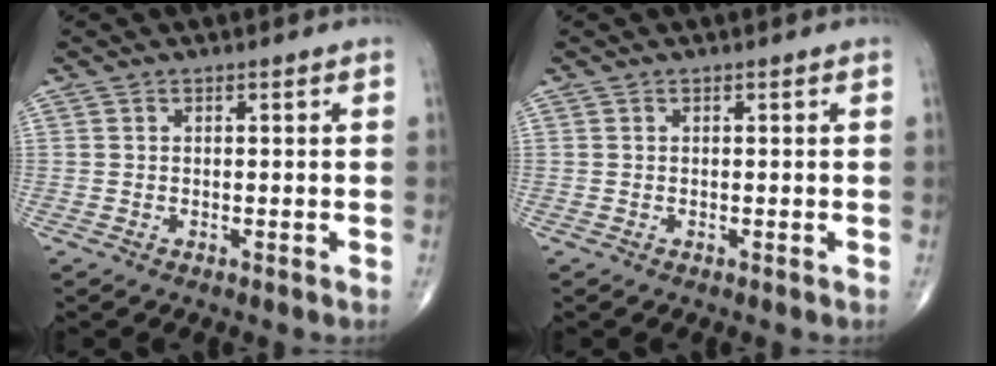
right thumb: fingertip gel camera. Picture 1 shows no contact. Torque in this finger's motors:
{"motor_torque": [0.00, 0.00, 0.01, 0.01, 0.02]}